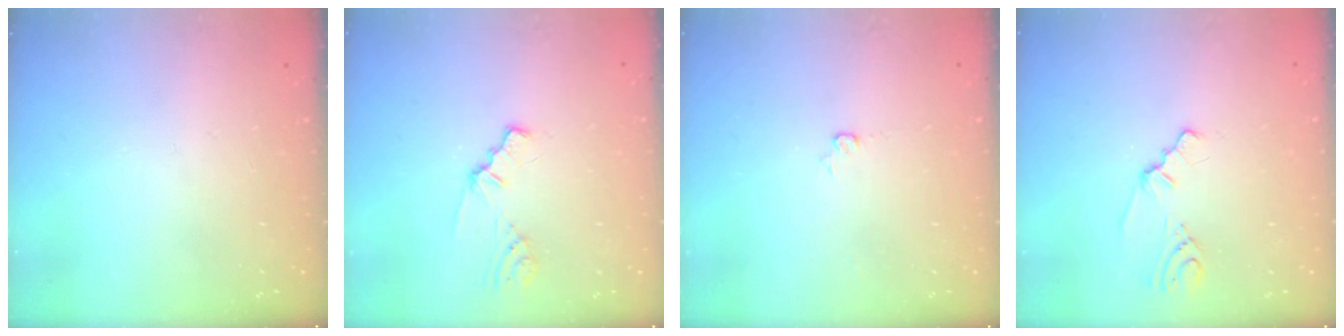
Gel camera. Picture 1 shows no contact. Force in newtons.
{"total": 1.1, "press": 1.1, "slide": 0.2}
{"total": 3.4, "press": 3.4, "slide": 0.2}
{"total": 1.7, "press": 1.7, "slide": 0.4}